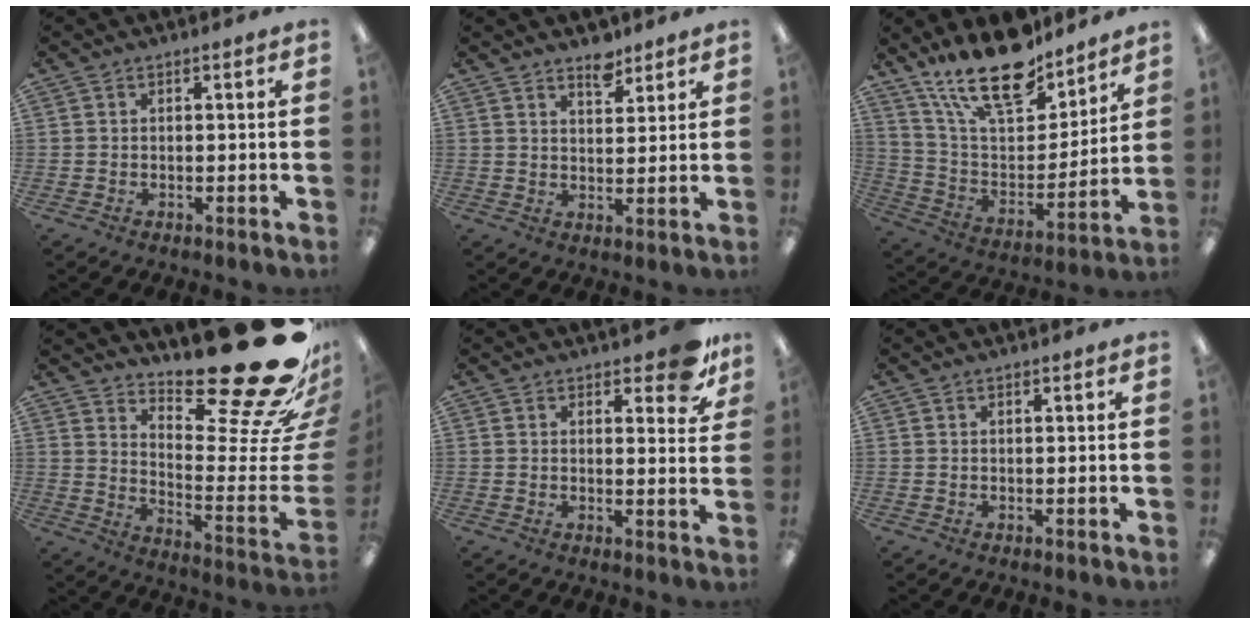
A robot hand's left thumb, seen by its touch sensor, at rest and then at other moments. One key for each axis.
{"total": 5.2, "fx": 4.3, "fy": 2.3, "fz": 1.7, "tx": -0.003, "ty": -0.031, "tz": 0.072}
{"total": 20.5, "fx": 16.1, "fy": 7.7, "fz": 10.1, "tx": -0.196, "ty": -0.094, "tz": 0.288}
{"total": 26.9, "fx": 20.6, "fy": 6.7, "fz": 16.1, "tx": -0.159, "ty": -0.177, "tz": 0.342}
{"total": 8.1, "fx": 5.7, "fy": 3.1, "fz": 4.9, "tx": -0.051, "ty": -0.032, "tz": 0.095}
{"total": 0.5, "fx": 0.5, "fy": 0.1, "fz": 0.2, "tx": -0.004, "ty": 0.002, "tz": 0.009}